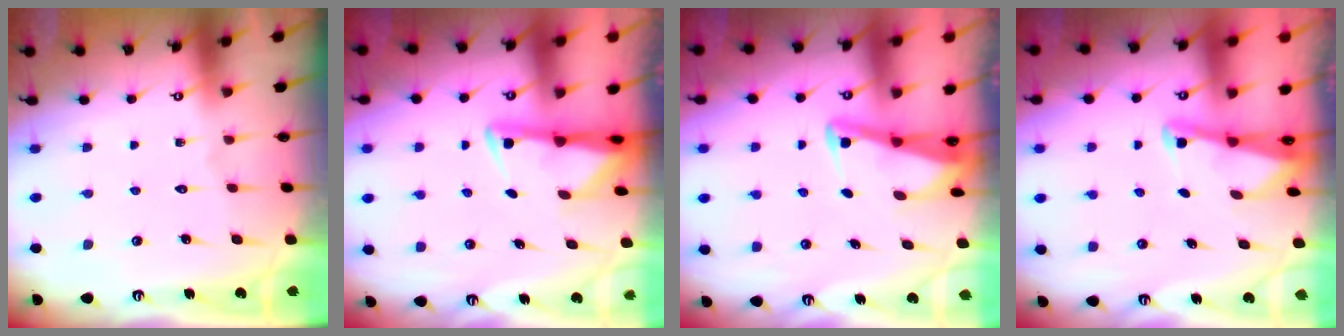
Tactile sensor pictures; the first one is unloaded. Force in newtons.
{"total": 2.8, "press": 2.7, "slide": 0.6}
{"total": 2.9, "press": 2.9, "slide": 0.3}
{"total": 2.3, "press": 2.2, "slide": 0.3}